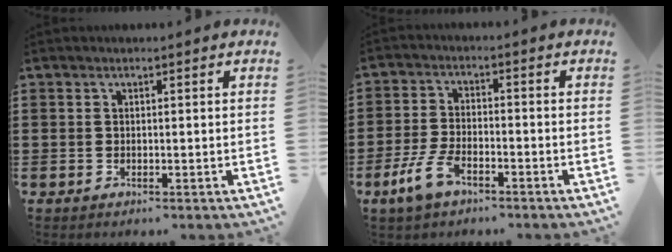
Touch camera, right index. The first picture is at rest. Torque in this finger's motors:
{"motor_torque": [0.53, 0.51, 0.38, 0.08]}